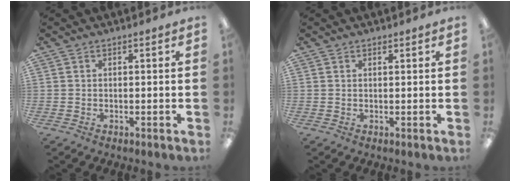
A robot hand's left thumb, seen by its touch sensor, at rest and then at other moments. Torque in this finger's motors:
{"motor_torque": [-0.34, -0.30, -0.45, -0.11, -0.03]}